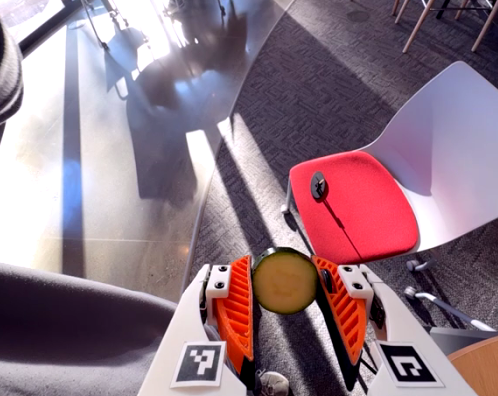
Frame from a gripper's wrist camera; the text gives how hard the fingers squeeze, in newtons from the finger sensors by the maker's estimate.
{"total": 7.9, "left": 7.9, "right": 7.9}